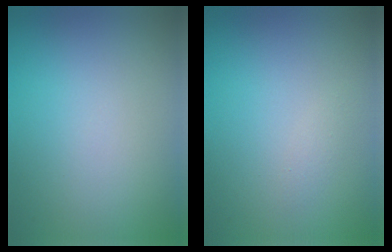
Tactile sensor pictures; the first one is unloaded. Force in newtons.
{"total": 0.7, "press": 0.7, "slide": 0.1}